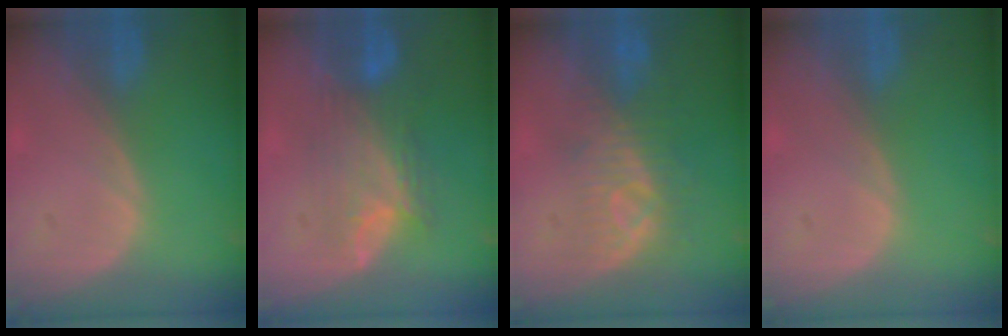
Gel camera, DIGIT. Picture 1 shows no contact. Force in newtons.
{"total": 7.6, "press": 7.3, "slide": 2.2}
{"total": 8.1, "press": 7.5, "slide": 3.2}
{"total": 0.0}